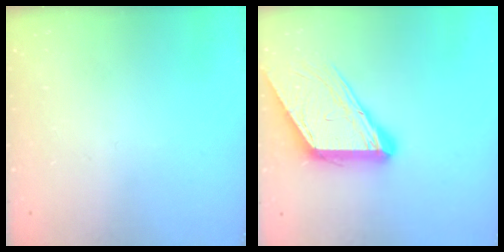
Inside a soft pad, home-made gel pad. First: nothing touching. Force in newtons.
{"total": 14.0, "press": 13.9, "slide": 1.9}